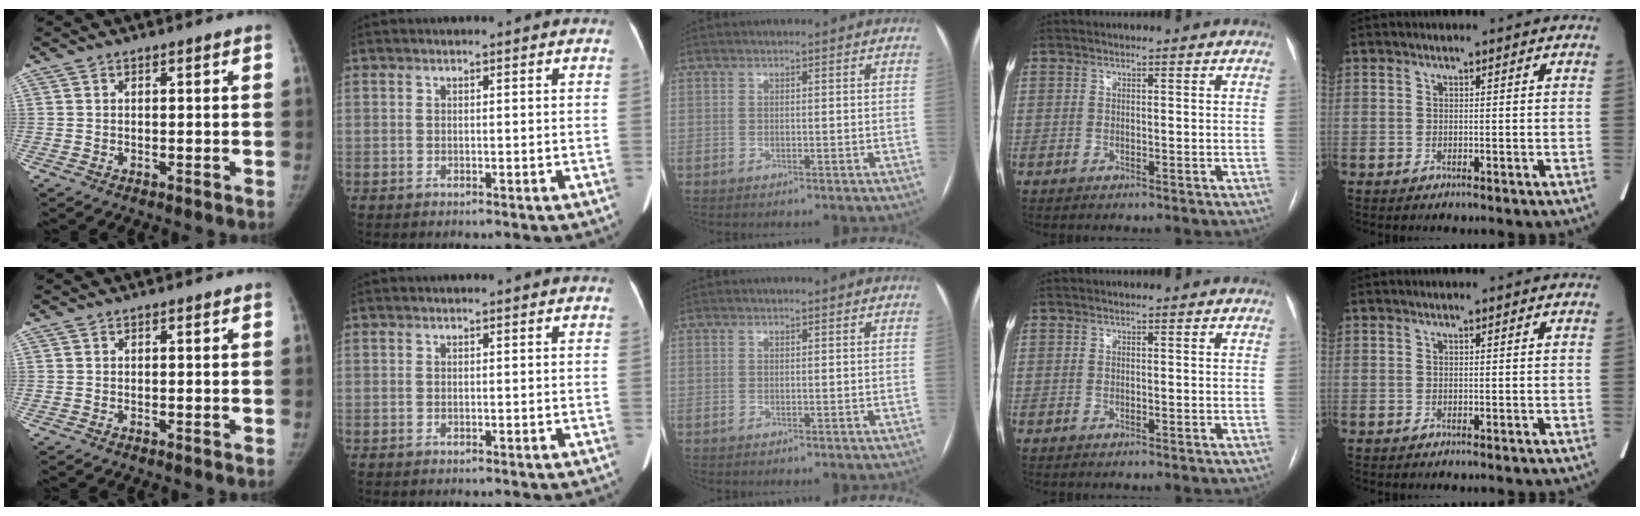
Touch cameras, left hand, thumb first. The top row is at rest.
{}